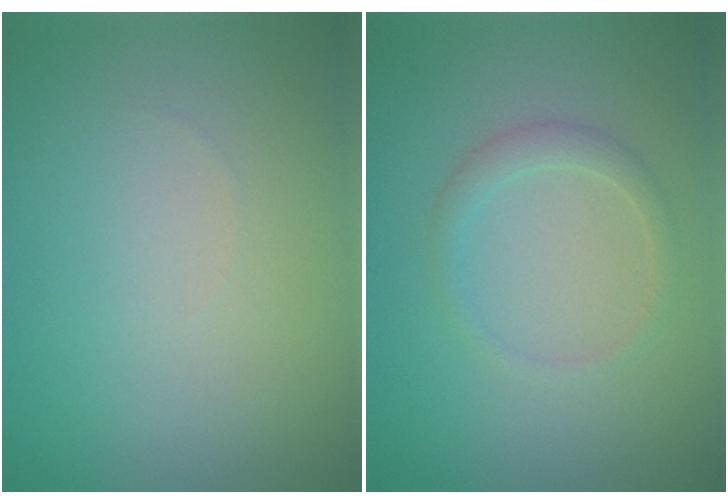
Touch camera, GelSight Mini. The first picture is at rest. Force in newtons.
{"total": 1.5, "press": 1.5, "slide": 0.2}